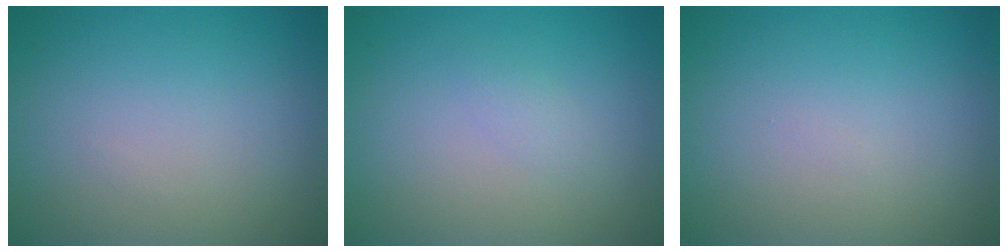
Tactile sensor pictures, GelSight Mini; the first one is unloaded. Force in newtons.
{"total": 0.9, "press": 0.9, "slide": 0.0}
{"total": 0.0}